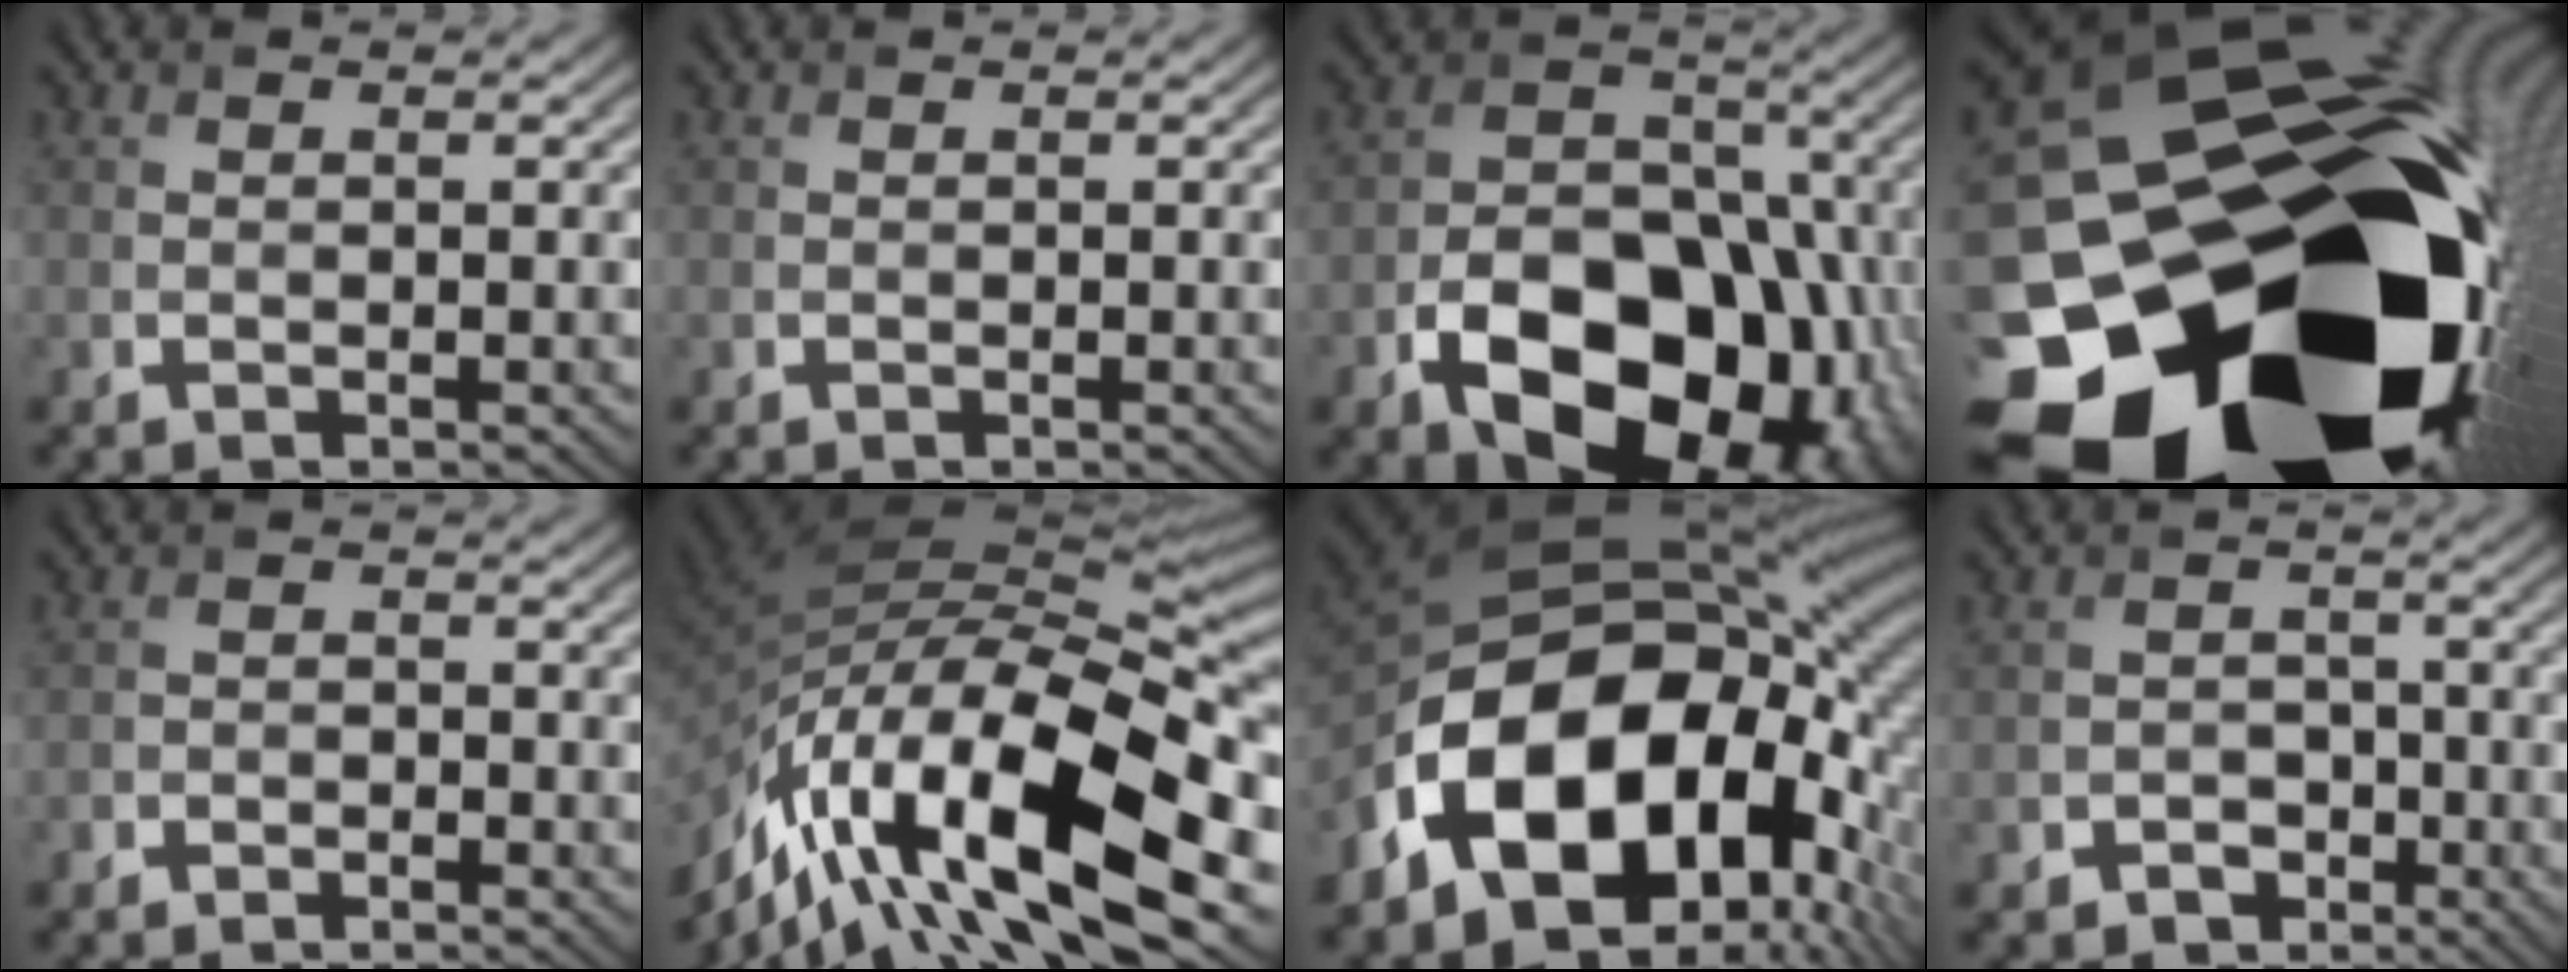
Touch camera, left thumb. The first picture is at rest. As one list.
[{"total": 0.0}, {"total": 16.8, "force": [-7.0, 11.2, 10.4], "torque": [-0.144, -0.038, -0.113]}, {"total": 24.6, "force": [-10.5, 17.5, 13.8], "torque": [-0.202, -0.100, -0.195]}, {"total": 1.9, "force": [-1.9, 0.4, 0.0], "torque": [-0.002, -0.001, -0.040]}, {"total": 20.3, "force": [-8.3, 9.0, 16.2], "torque": [-0.331, -0.022, -0.144]}, {"total": 19.9, "force": [-7.4, 12.1, 14.0], "torque": [-0.273, -0.044, -0.110]}, {"total": 3.9, "force": [-2.7, 2.8, 0.5], "torque": [0.004, 0.005, -0.055]}]